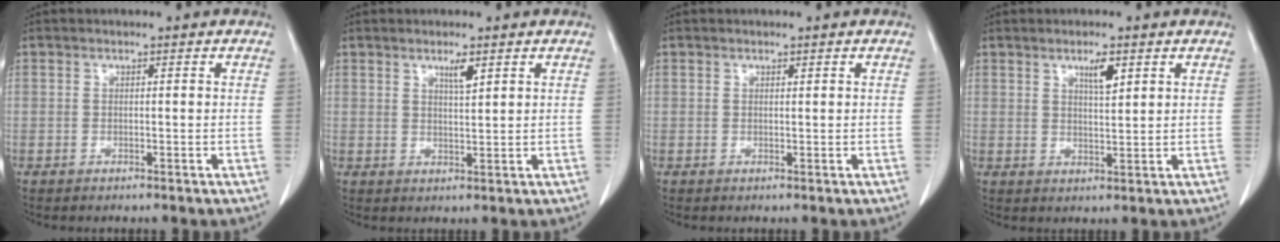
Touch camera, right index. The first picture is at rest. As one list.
[{"total": 2.5, "force": [1.6, 0.3, 1.9], "torque": [-0.036, -0.004, 0.027]}, {"total": 0.0}, {"total": 3.4, "force": [1.9, 0.7, 2.8], "torque": [-0.047, -0.004, 0.032]}]